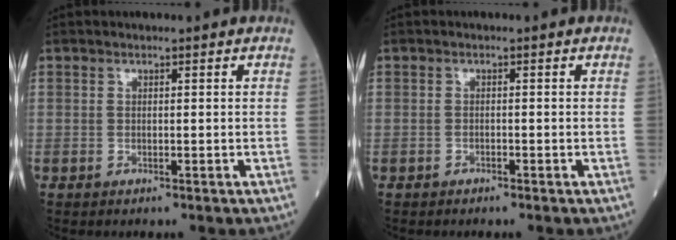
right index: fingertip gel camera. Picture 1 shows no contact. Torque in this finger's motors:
{"motor_torque": [-0.08, -0.07, 0.05, 0.00]}